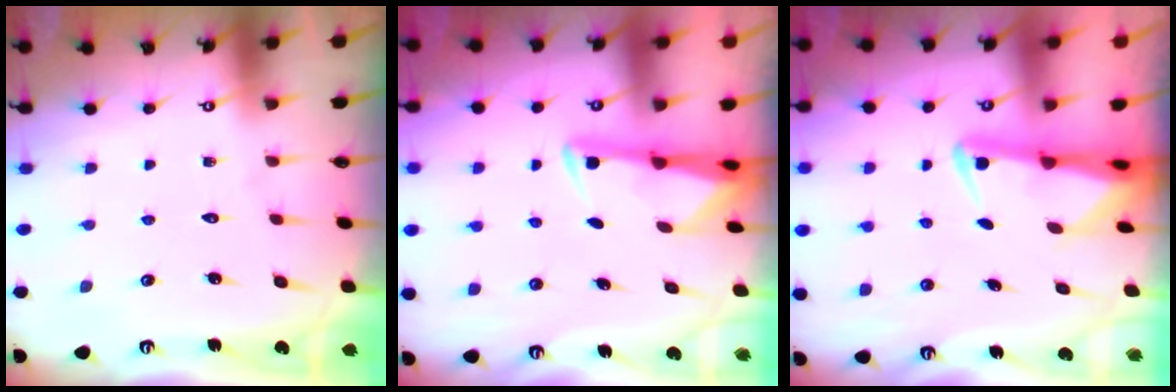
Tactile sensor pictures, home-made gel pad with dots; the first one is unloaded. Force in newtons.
{"total": 3.0, "press": 3.0, "slide": 0.5}
{"total": 2.5, "press": 2.4, "slide": 0.5}